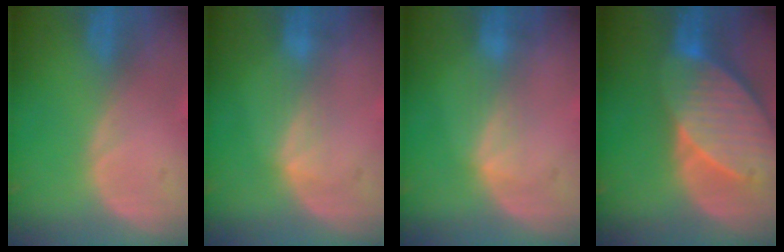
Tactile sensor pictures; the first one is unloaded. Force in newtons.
{"total": 2.4, "press": 2.4, "slide": 0.4}
{"total": 2.4, "press": 2.4, "slide": 0.4}
{"total": 10.7, "press": 9.4, "slide": 5.0}